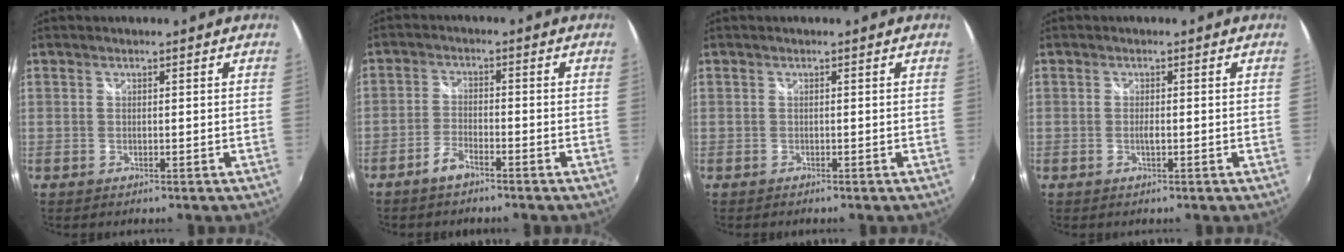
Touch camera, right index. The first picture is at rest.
{"total": 3.5, "force": [-2.6, 1.1, 1.9], "torque": [-0.058, 0.002, -0.054]}
{"total": 0.0}
{"total": 1.2, "force": [-0.3, 0.4, 1.1], "torque": [-0.020, -0.002, -0.005]}